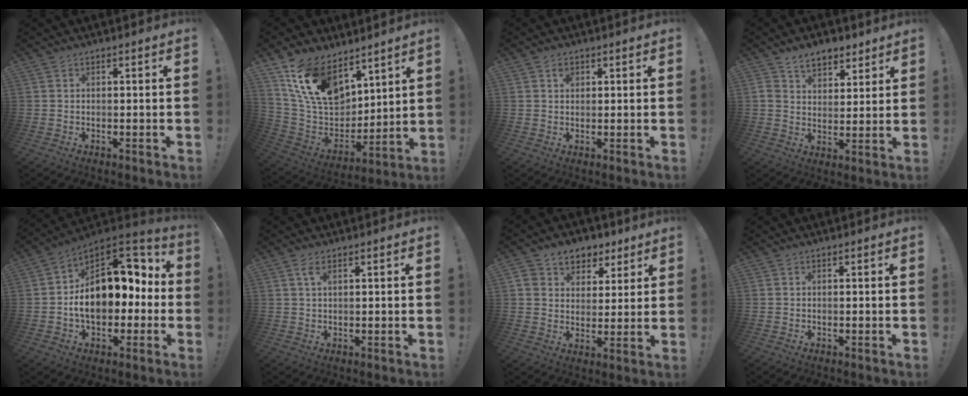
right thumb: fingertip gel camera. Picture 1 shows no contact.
{"total": 17.8, "force": [10.9, 10.2, 9.6], "torque": [-0.174, -0.064, 0.208]}
{"total": 1.5, "force": [0.8, 1.1, 0.5], "torque": [0.012, -0.008, 0.010]}
{"total": 7.7, "force": [5.3, 4.6, 3.0], "torque": [-0.042, -0.028, 0.100]}
{"total": 19.2, "force": [0.3, 12.4, 14.7], "torque": [-0.202, 0.008, 0.014]}
{"total": 2.6, "force": [1.3, 0.9, 2.1], "torque": [-0.038, -0.003, 0.021]}
{"total": 8.0, "force": [4.2, 6.5, 2.0], "torque": [-0.025, -0.022, 0.084]}
{"total": 0.0}